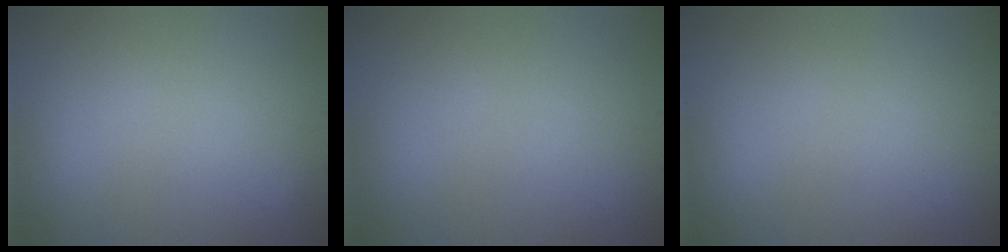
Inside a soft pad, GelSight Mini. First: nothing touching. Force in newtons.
{"total": 0.0}
{"total": 0.0}